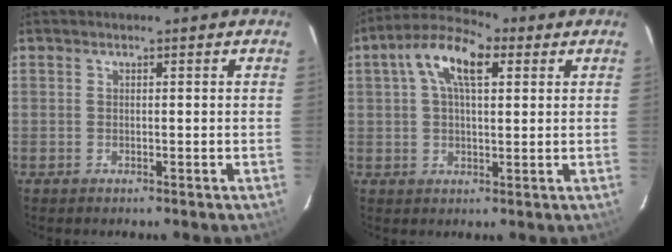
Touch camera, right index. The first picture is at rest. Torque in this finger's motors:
{"motor_torque": [0.89, 0.62, 0.69, 0.09]}